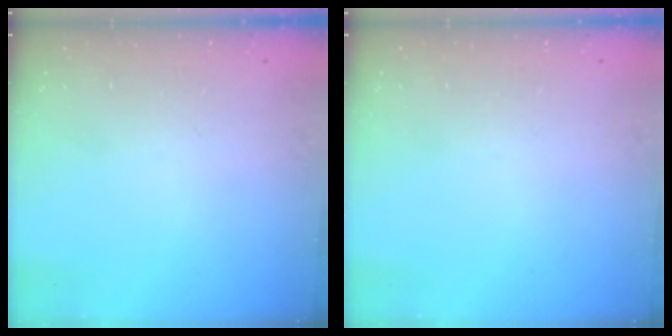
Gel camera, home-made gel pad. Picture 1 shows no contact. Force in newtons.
{"total": 0.0}